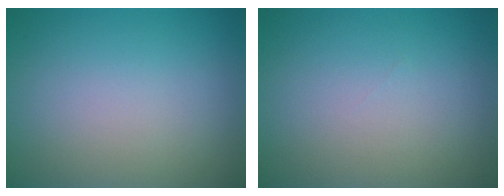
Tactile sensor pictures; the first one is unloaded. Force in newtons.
{"total": 0.0}